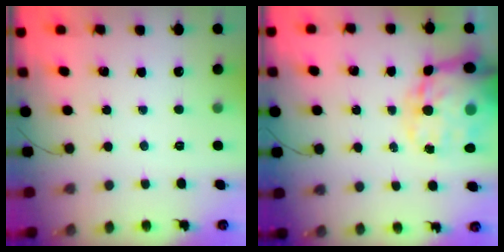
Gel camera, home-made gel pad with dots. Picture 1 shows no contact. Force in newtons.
{"total": 21.9, "press": 21.1, "slide": 5.9}